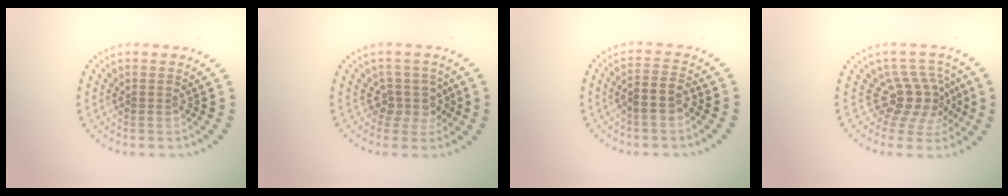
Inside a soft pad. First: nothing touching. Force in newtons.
{"total": 2.5, "press": 1.9, "slide": 1.6}
{"total": 2.5, "press": 2.3, "slide": 1.0}
{"total": 4.1, "press": 3.0, "slide": 2.9}